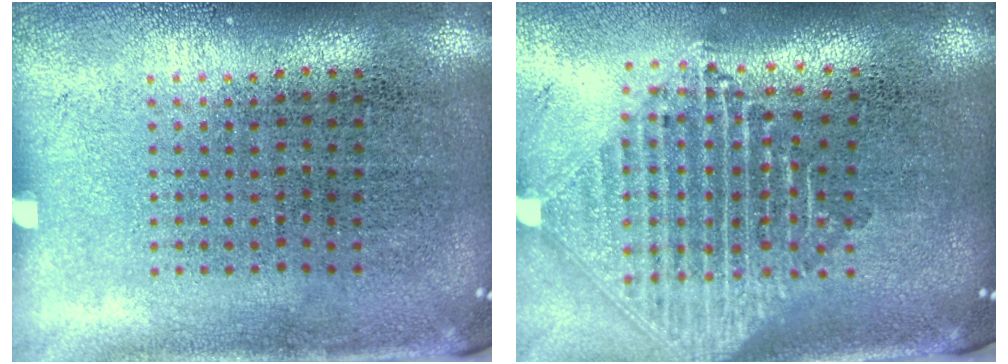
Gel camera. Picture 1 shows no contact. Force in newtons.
{"total": 2.3, "press": 1.8, "slide": 1.4}